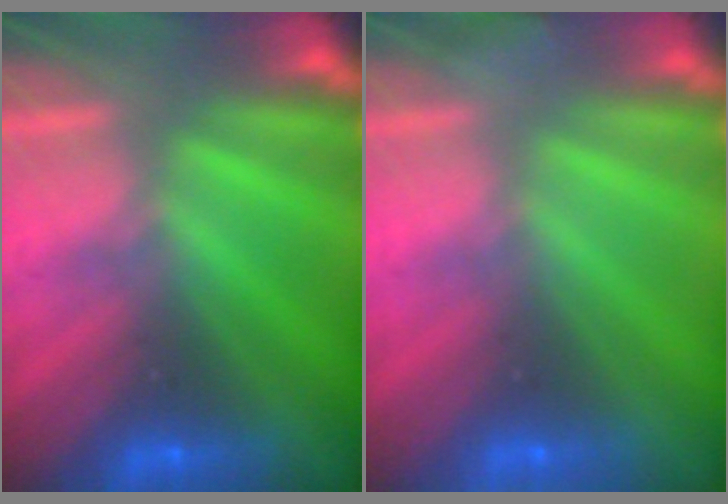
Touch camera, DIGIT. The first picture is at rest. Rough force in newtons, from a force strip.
{"total": 2.3}